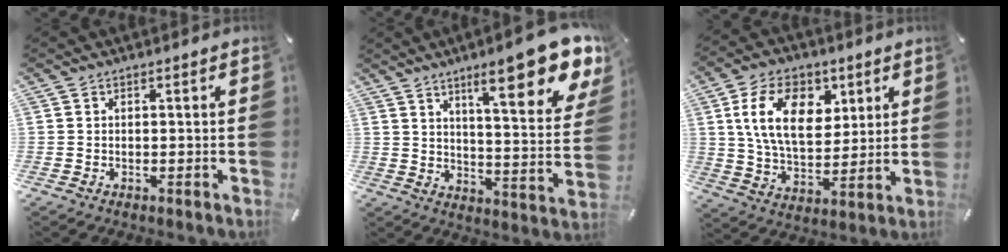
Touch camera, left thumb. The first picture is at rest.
{"total": 18.1, "force": [11.4, 4.8, 13.1], "torque": [-0.187, -0.075, 0.180]}
{"total": 15.6, "force": [5.6, 10.2, 10.4], "torque": [-0.183, -0.002, 0.097]}